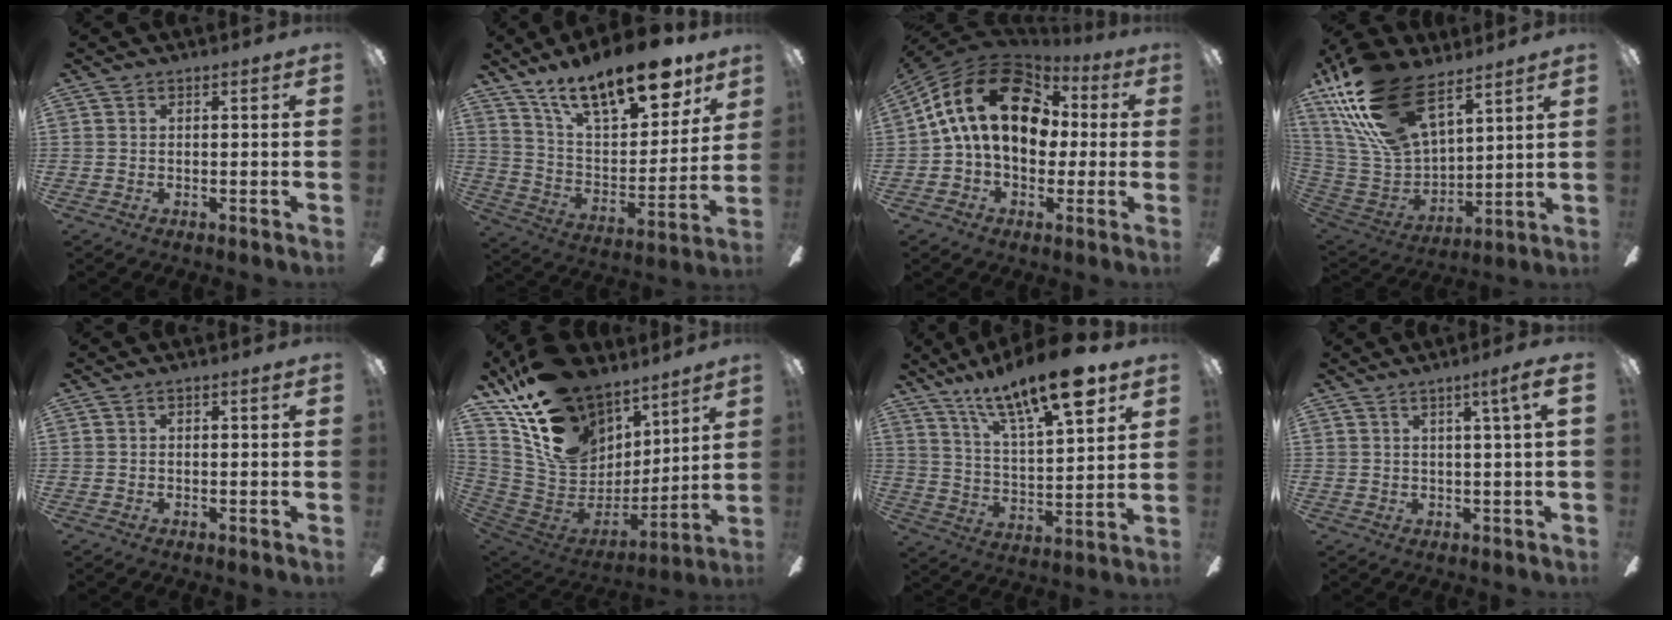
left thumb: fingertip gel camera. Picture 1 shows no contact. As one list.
[{"total": 20.3, "force": [14.6, 7.7, 11.9], "torque": [-0.194, -0.089, 0.254]}, {"total": 22.0, "force": [5.1, 14.7, 15.5], "torque": [-0.299, 0.008, 0.089]}, {"total": 25.3, "force": [16.1, 12.4, 15.1], "torque": [-0.334, -0.085, 0.290]}, {"total": 0.8, "force": [0.1, 0.5, 0.6], "torque": [-0.011, 0.005, 0.000]}, {"total": 21.3, "force": [13.2, 14.2, 8.9], "torque": [-0.163, -0.078, 0.257]}, {"total": 19.1, "force": [12.9, 5.6, 12.9], "torque": [-0.214, -0.067, 0.210]}, {"total": 4.5, "force": [2.1, -0.2, 4.0], "torque": [-0.066, -0.008, 0.029]}]